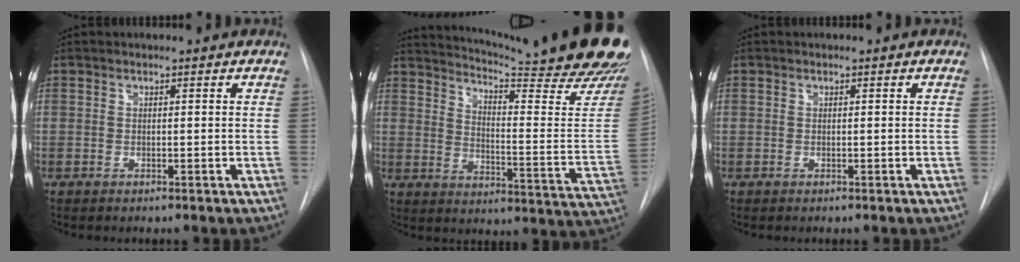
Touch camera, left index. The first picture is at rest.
{"total": 29.0, "force": [24.7, 1.8, 15.1], "torque": [-0.209, -0.123, 0.304]}
{"total": 0.0}